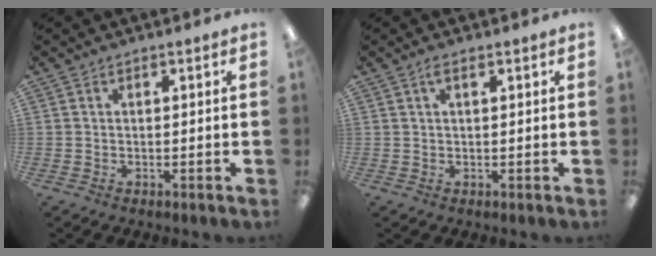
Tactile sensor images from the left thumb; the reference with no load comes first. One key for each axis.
{"total": 1.9, "fx": 0.9, "fy": 0.7, "fz": 1.5, "tx": -0.033, "ty": 0.005, "tz": 0.015}